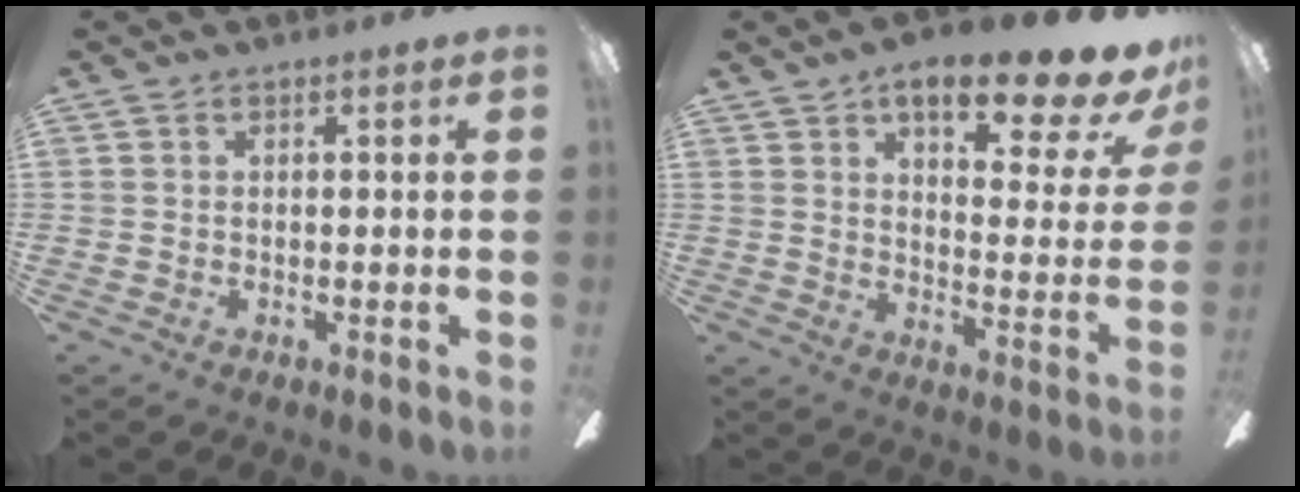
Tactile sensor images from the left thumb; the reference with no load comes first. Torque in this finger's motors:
{"motor_torque": [1.57, 1.59, 1.41, -1.36, 0.22]}